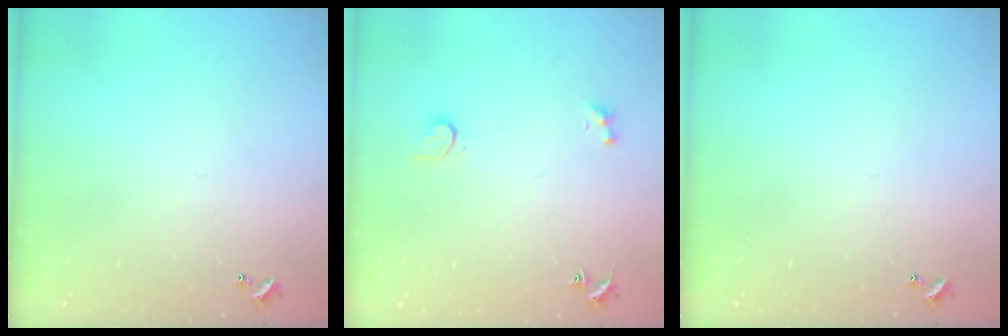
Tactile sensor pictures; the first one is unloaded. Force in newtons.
{"total": 2.4, "press": 1.9, "slide": 1.4}
{"total": 0.0}